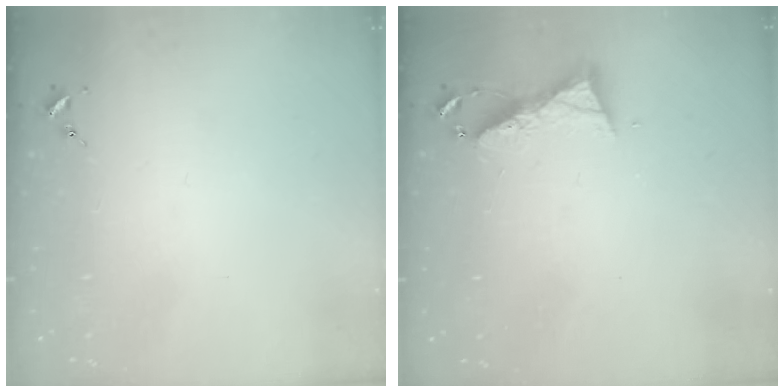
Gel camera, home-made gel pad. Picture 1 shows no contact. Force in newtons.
{"total": 7.4, "press": 7.4, "slide": 0.4}